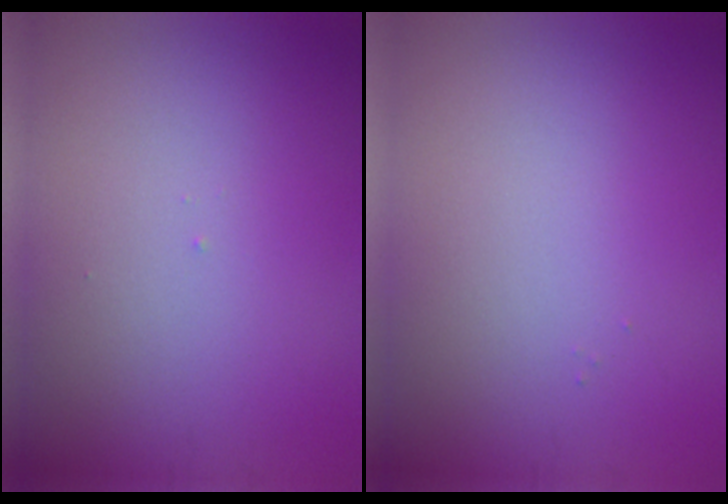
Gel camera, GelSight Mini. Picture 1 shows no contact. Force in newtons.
{"total": 0.0}